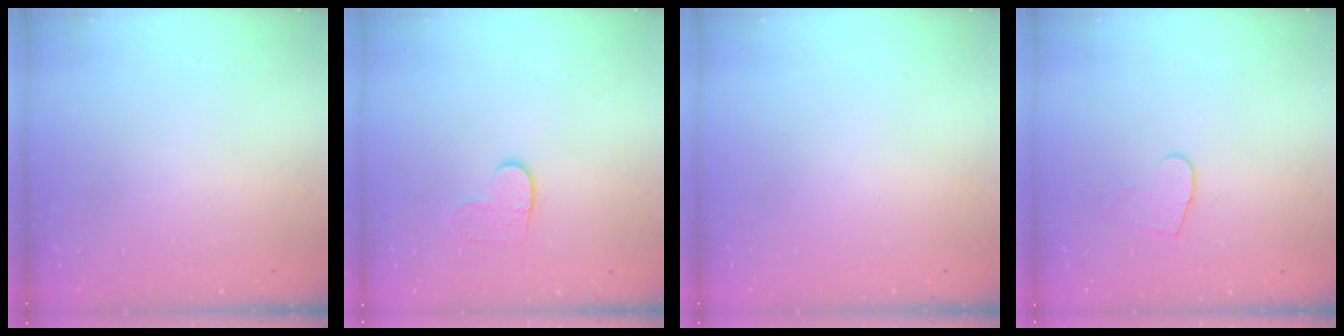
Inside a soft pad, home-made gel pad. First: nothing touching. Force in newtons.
{"total": 7.0, "press": 7.0, "slide": 0.7}
{"total": 0.0}
{"total": 5.8, "press": 5.8, "slide": 0.4}